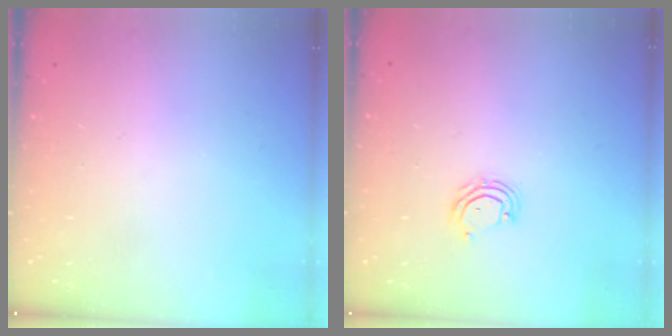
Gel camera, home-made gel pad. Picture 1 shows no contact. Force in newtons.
{"total": 6.1, "press": 6.1, "slide": 0.5}